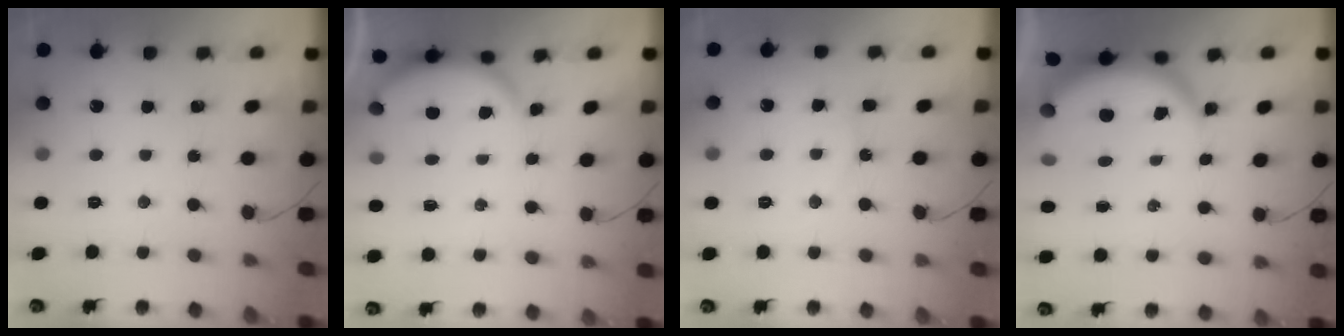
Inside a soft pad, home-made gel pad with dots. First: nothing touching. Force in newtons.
{"total": 3.4, "press": 3.3, "slide": 0.6}
{"total": 8.2, "press": 8.2, "slide": 0.3}
{"total": 6.6, "press": 6.6, "slide": 0.9}